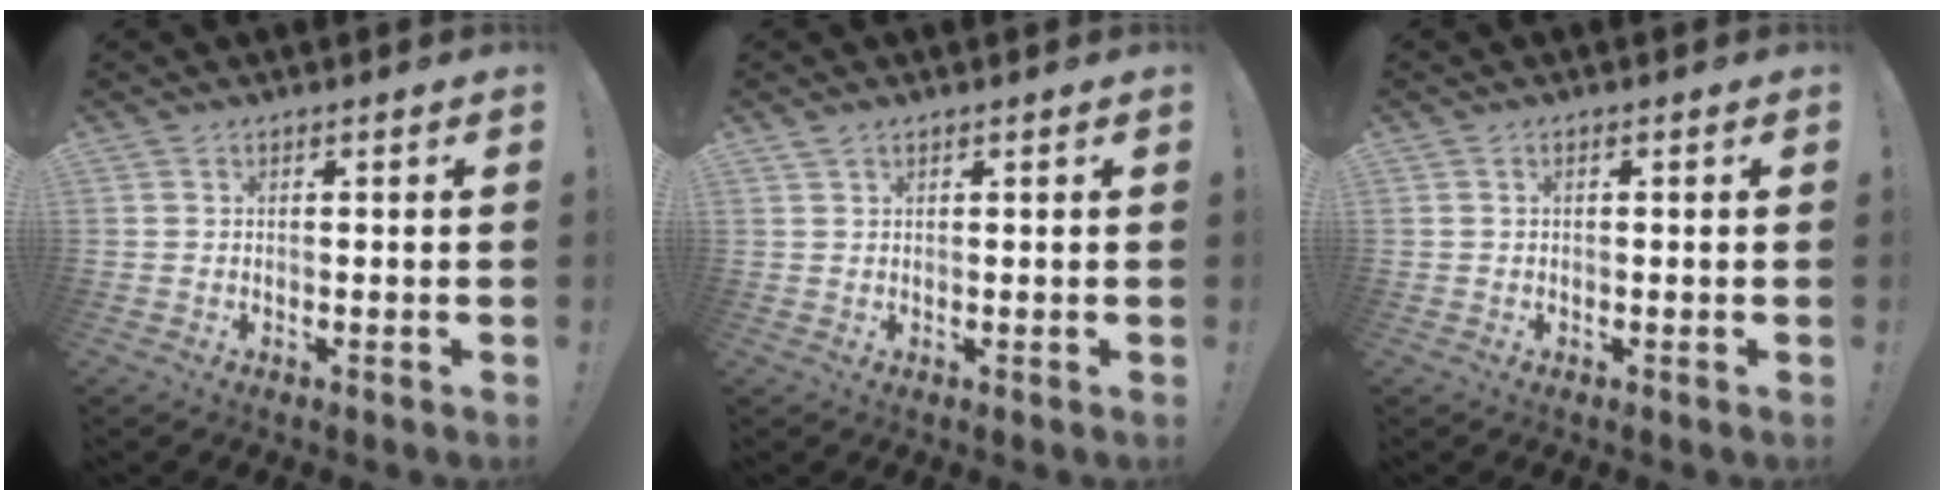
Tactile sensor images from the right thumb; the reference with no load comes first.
{"total": 1.1, "force": [0.9, 0.4, 0.5], "torque": [-0.009, -0.001, 0.016]}
{"total": 0.6, "force": [-0.2, 0.3, 0.5], "torque": [-0.018, 0.006, -0.003]}